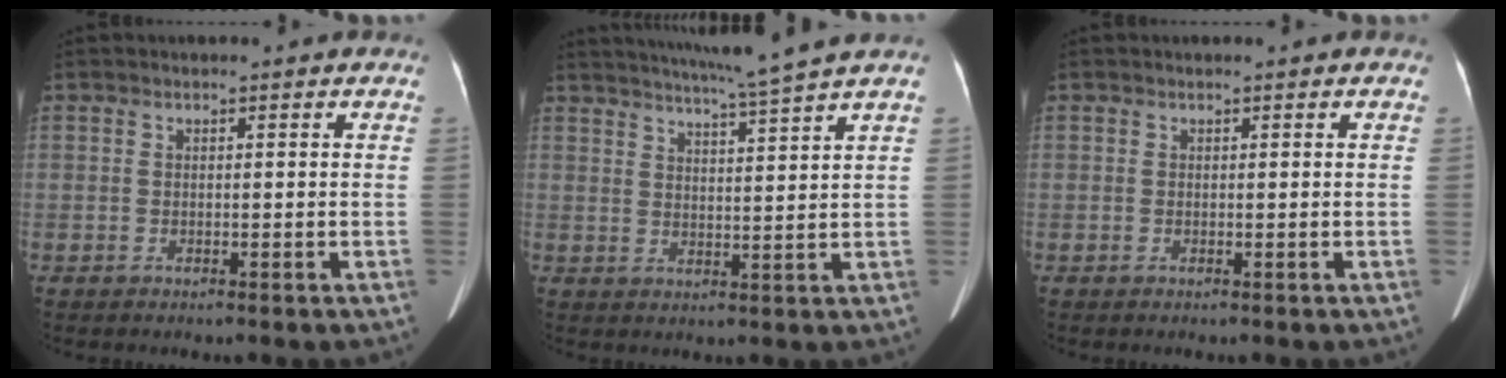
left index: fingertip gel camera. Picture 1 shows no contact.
{"total": 9.4, "force": [8.2, -2.2, 4.1], "torque": [-0.068, -0.009, 0.119]}
{"total": 0.0}